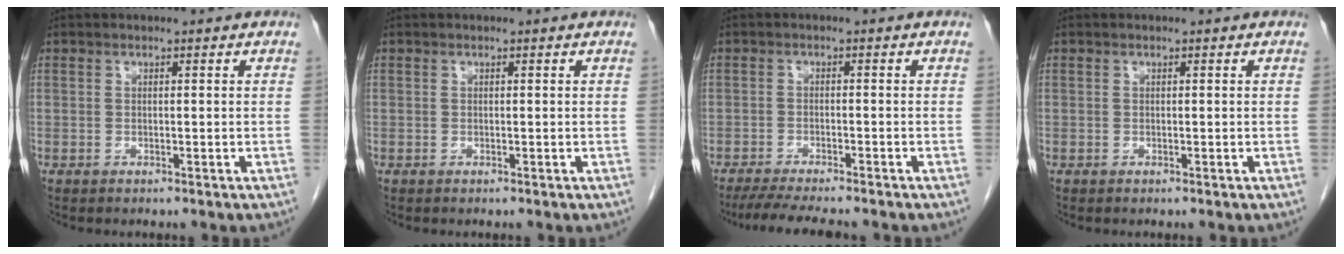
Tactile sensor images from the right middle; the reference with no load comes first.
{"total": 0.0}
{"total": 8.3, "force": [-7.2, 0.7, 4.1], "torque": [-0.064, -0.019, -0.112]}
{"total": 0.0}